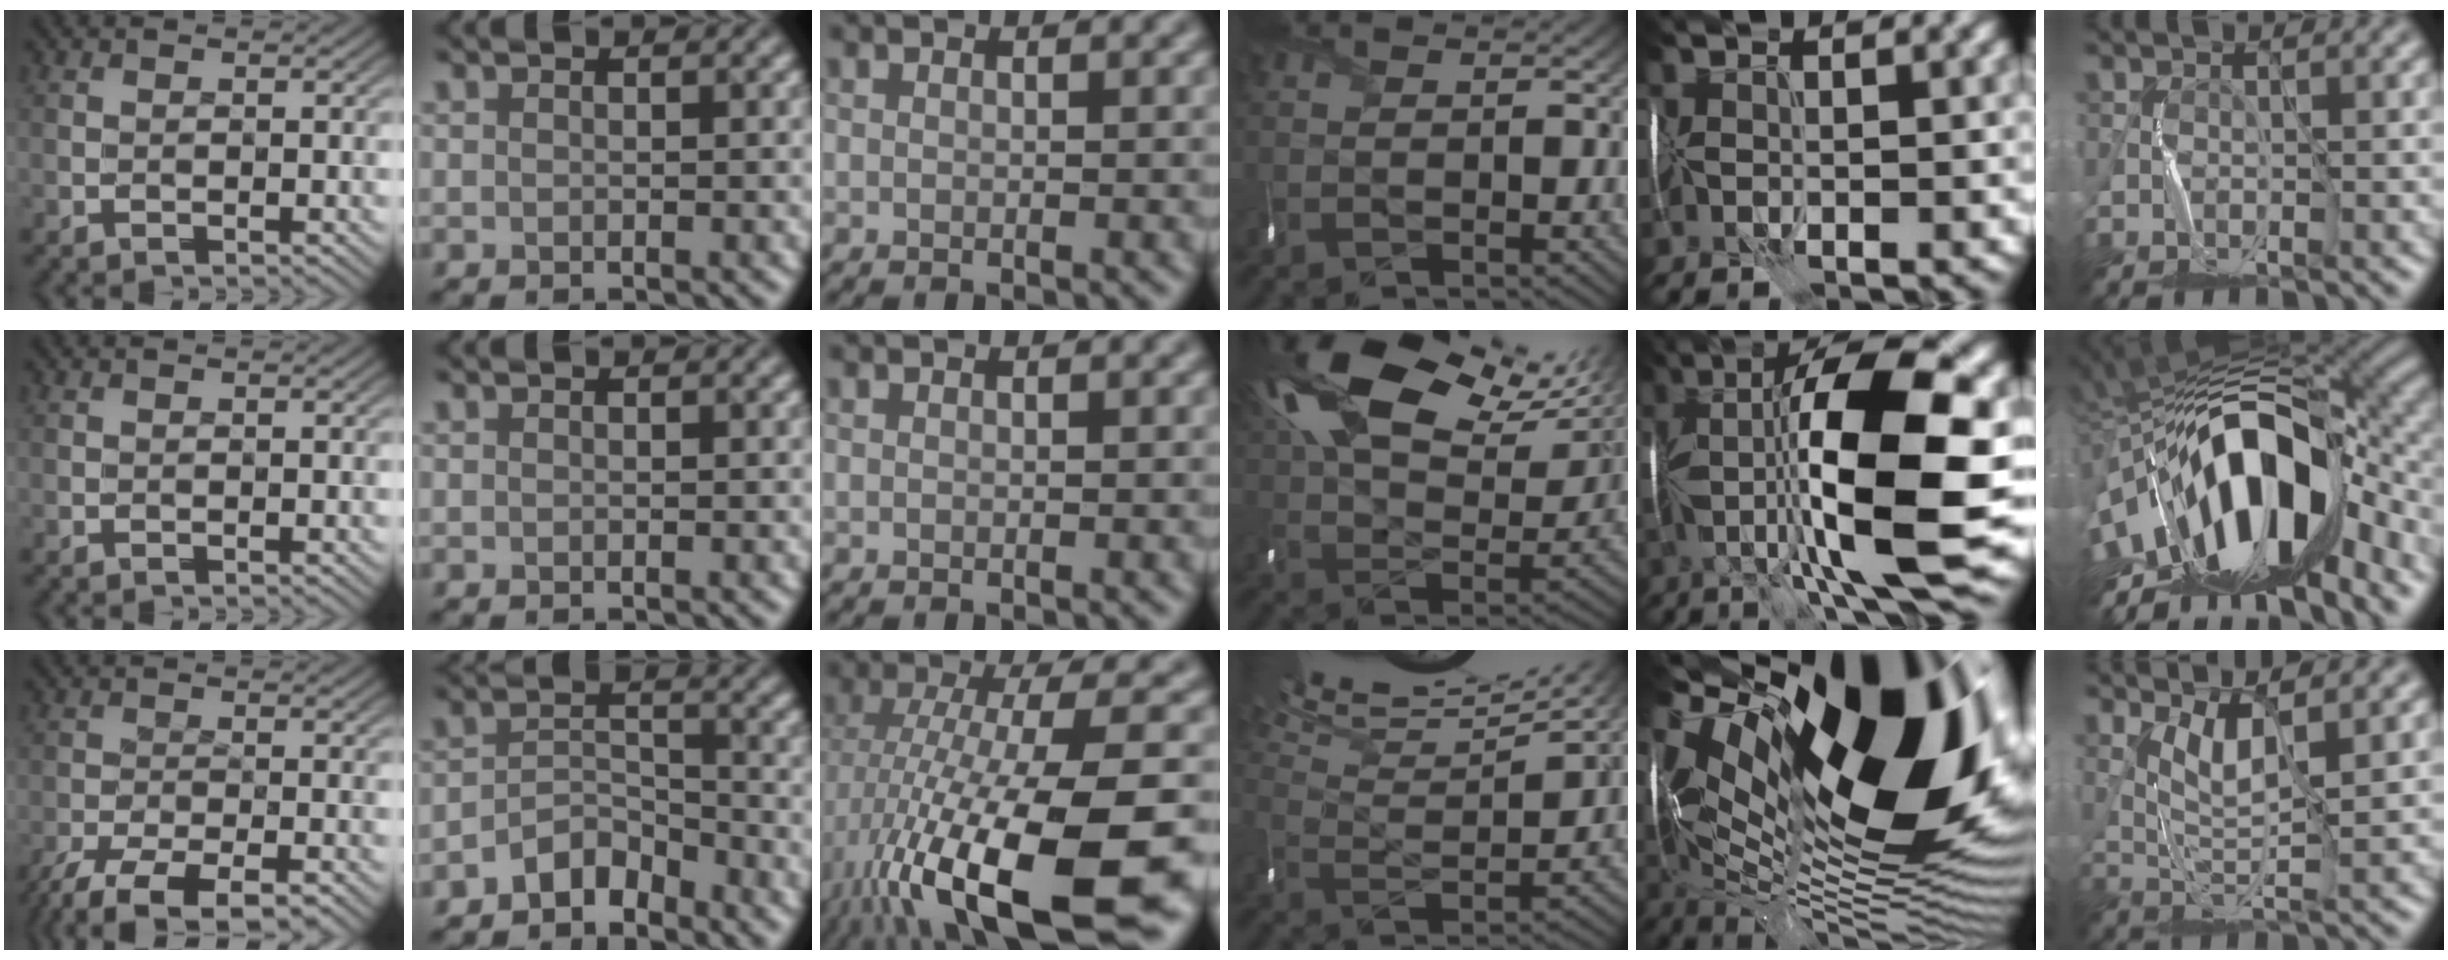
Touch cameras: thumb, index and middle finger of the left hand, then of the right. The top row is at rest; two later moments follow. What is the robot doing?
{"motion": "wrap", "object": "ribbon"}